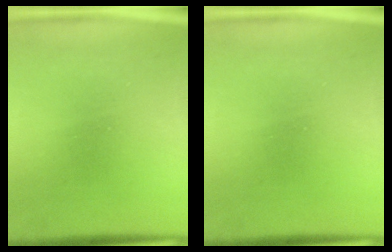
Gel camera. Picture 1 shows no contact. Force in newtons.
{"total": 0.0}